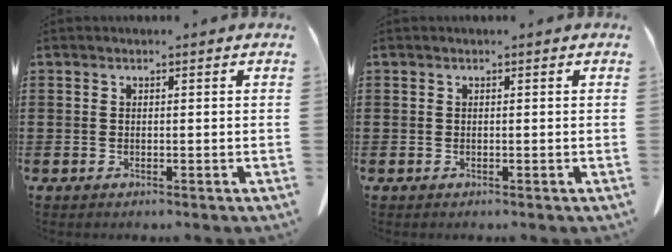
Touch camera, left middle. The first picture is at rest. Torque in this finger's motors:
{"motor_torque": [-0.01, 0.01, -0.01, 0.00]}